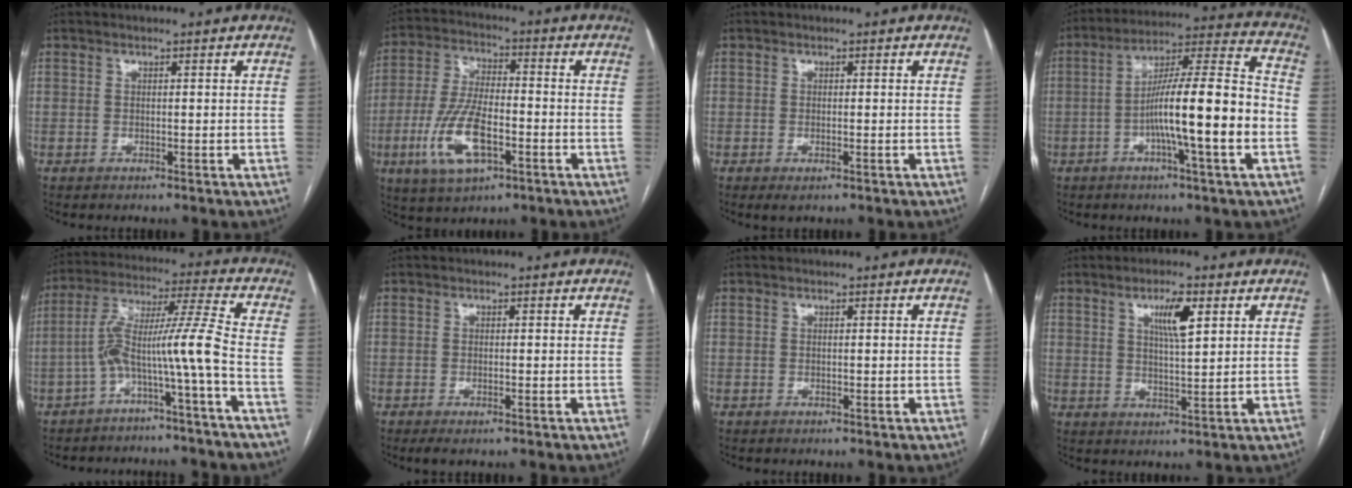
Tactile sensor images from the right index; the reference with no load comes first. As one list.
[{"total": 12.0, "force": [-4.3, 4.4, 10.2], "torque": [-0.221, -0.003, -0.079]}, {"total": 1.5, "force": [-0.7, 0.3, 1.2], "torque": [-0.017, -0.003, -0.008]}, {"total": 16.4, "force": [-3.8, 0.4, 16.0], "torque": [-0.260, 0.015, -0.066]}, {"total": 9.7, "force": [-3.9, -1.4, 8.7], "torque": [-0.162, 0.035, -0.070]}, {"total": 1.8, "force": [-1.0, 0.3, 1.4], "torque": [-0.023, -0.003, -0.012]}, {"total": 0.0}, {"total": 5.5, "force": [2.5, 0.8, 4.9], "torque": [-0.086, -0.001, 0.043]}]